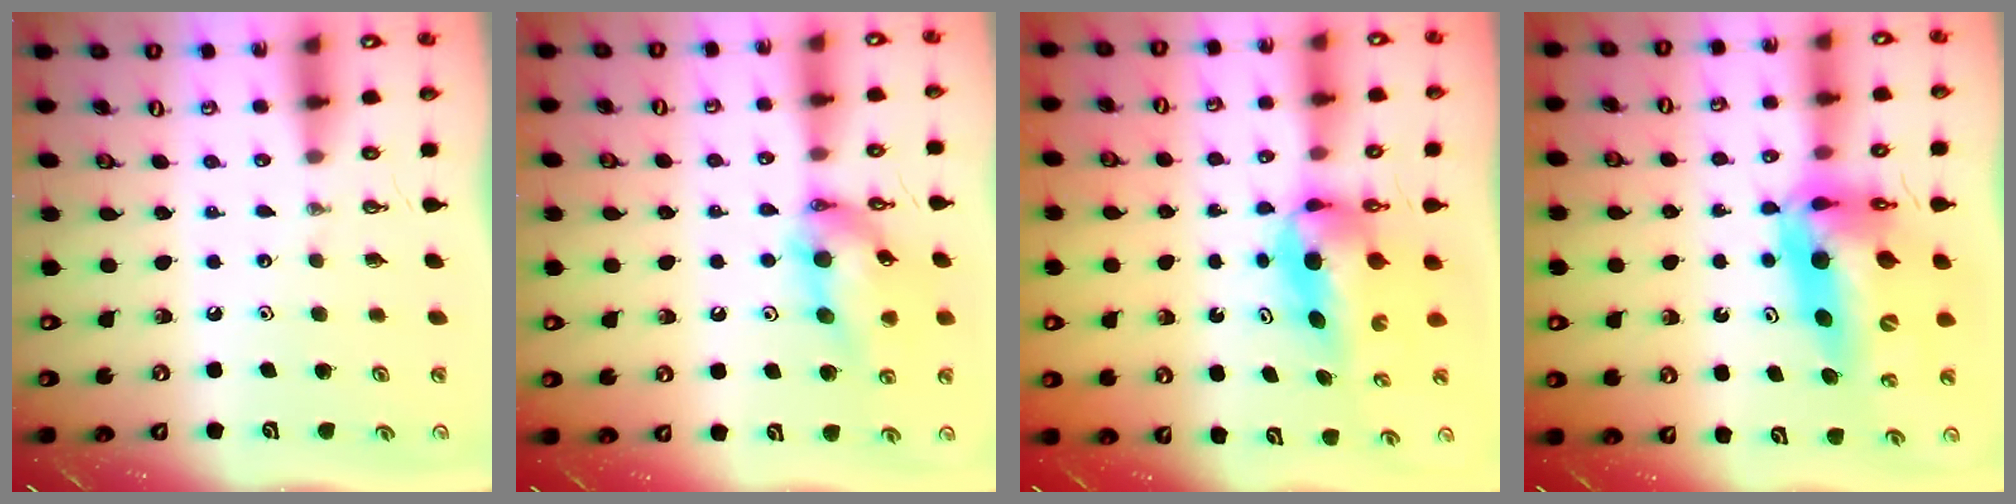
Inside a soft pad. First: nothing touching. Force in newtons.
{"total": 14.3, "press": 14.3, "slide": 1.0}
{"total": 6.8, "press": 6.5, "slide": 2.3}
{"total": 17.9, "press": 17.4, "slide": 4.4}